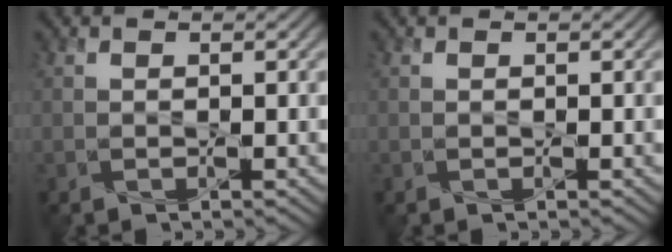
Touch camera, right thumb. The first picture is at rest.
{"total": 0.0}